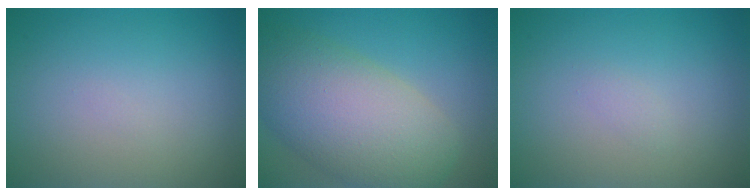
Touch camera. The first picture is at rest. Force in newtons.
{"total": 10.1, "press": 10.0, "slide": 0.7}
{"total": 0.6, "press": 0.5, "slide": 0.1}